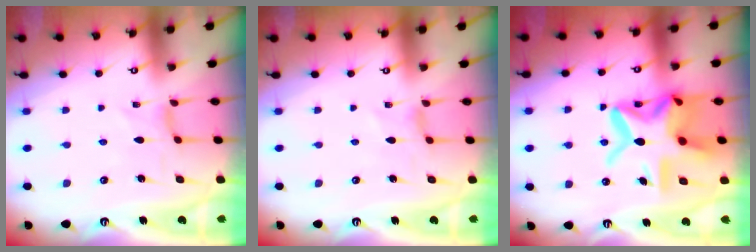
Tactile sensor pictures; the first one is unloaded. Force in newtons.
{"total": 1.4, "press": 1.4, "slide": 0.3}
{"total": 18.3, "press": 18.3, "slide": 1.6}